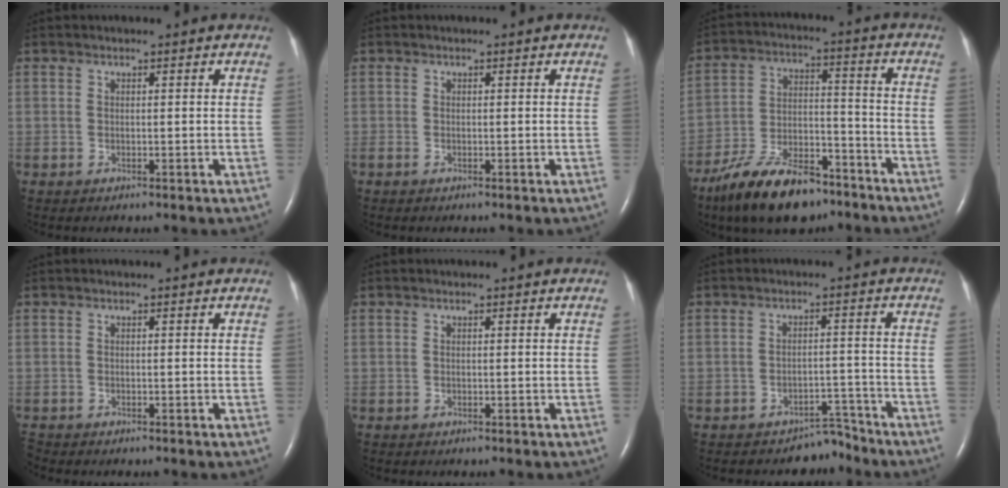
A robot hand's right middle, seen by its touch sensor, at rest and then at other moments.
{"total": 0.0}
{"total": 15.3, "force": [-11.5, 5.1, 8.6], "torque": [-0.162, 0.002, -0.202]}
{"total": 1.0, "force": [-1.0, 0.2, 0.0], "torque": [-0.003, -0.004, -0.017]}
{"total": 0.0}
{"total": 3.7, "force": [-3.5, 1.0, -0.7], "torque": [0.013, 0.014, -0.049]}